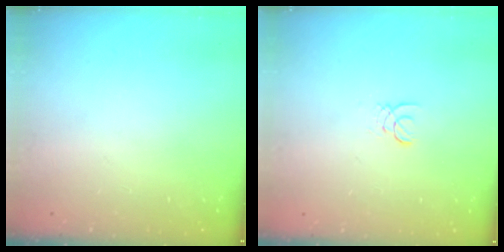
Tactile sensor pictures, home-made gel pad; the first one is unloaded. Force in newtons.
{"total": 1.3, "press": 1.3, "slide": 0.1}